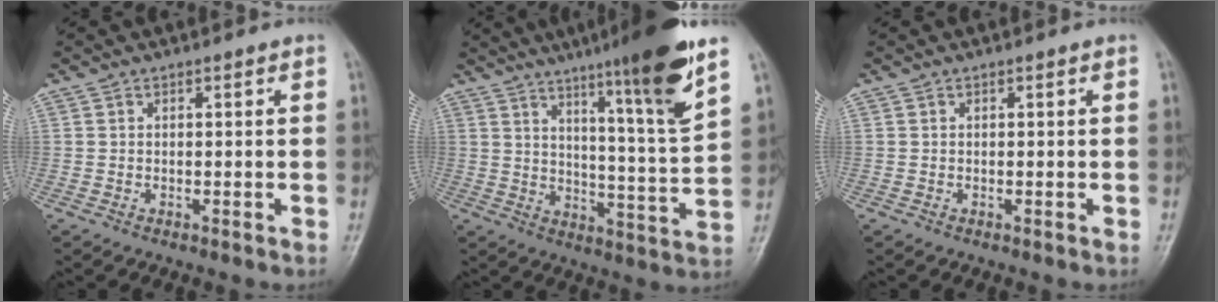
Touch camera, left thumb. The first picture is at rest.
{"total": 17.2, "force": [10.5, 0.6, 13.6], "torque": [-0.193, -0.055, 0.159]}
{"total": 0.0}